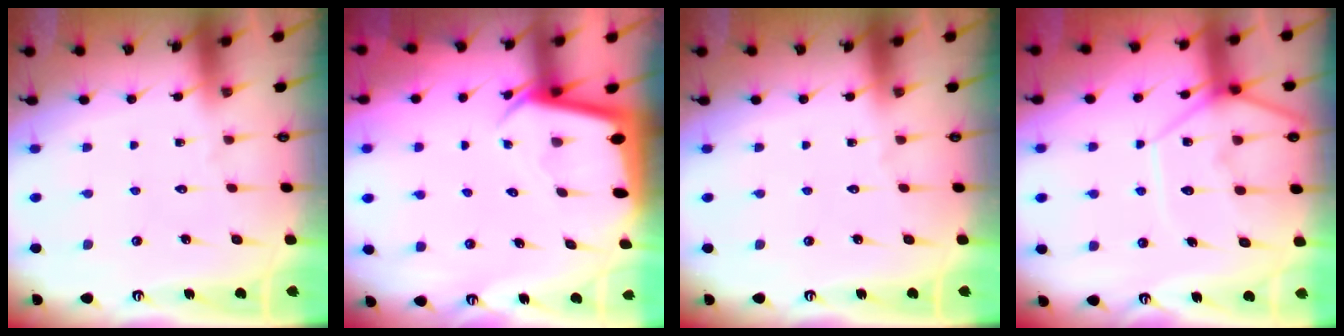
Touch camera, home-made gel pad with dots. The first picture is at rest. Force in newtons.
{"total": 2.8, "press": 2.8, "slide": 0.1}
{"total": 0.0}
{"total": 10.6, "press": 10.5, "slide": 1.2}